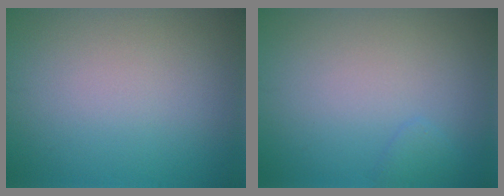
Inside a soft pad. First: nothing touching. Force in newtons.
{"total": 0.9, "press": 0.9, "slide": 0.1}